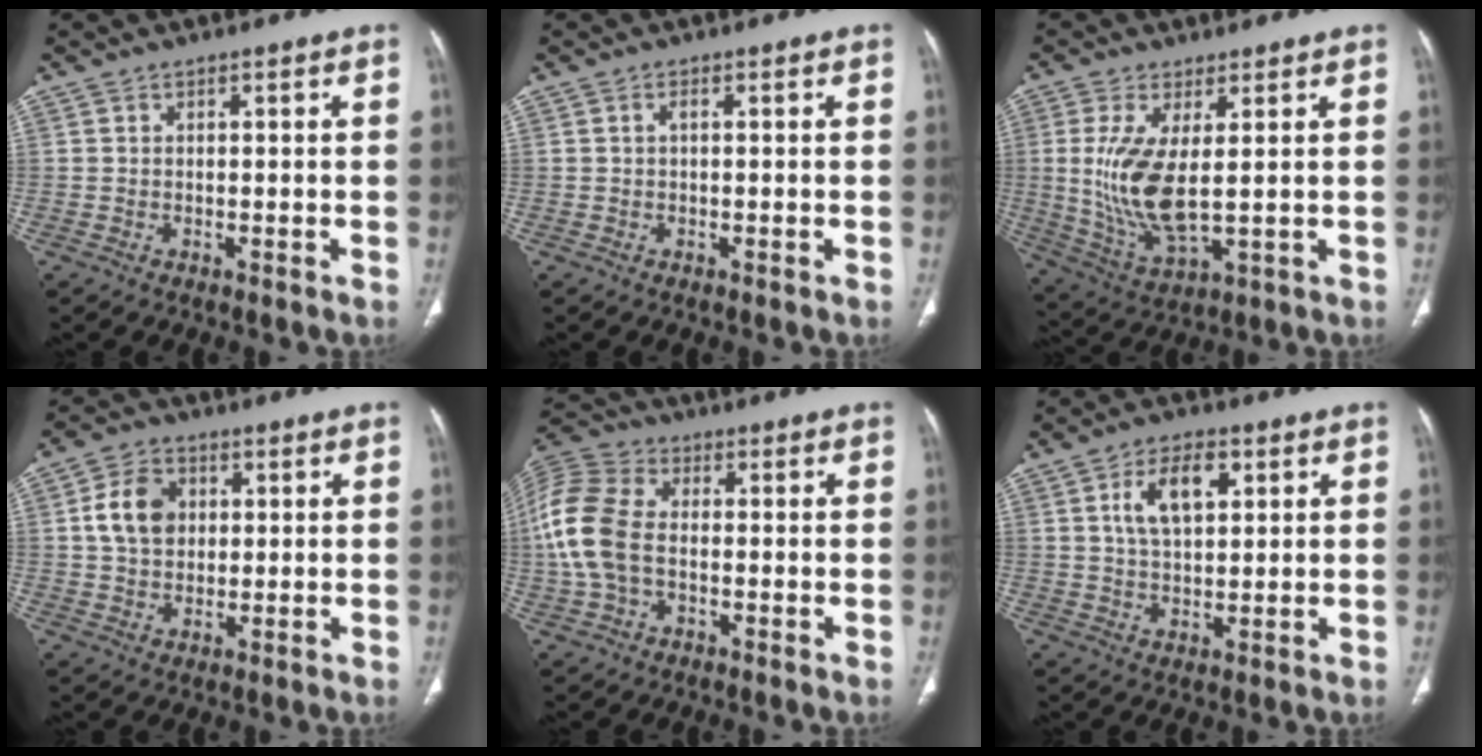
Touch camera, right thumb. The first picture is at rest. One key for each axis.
{"total": 0.8, "fx": 0.1, "fy": 0.3, "fz": 0.7, "tx": -0.017, "ty": 0.001, "tz": -0.001}
{"total": 9.3, "fx": 0.7, "fy": 3.0, "fz": 8.8, "tx": -0.201, "ty": -0.020, "tz": 0.023}
{"total": 8.4, "fx": 1.6, "fy": 6.3, "fz": 5.2, "tx": -0.078, "ty": 0.004, "tz": 0.026}
{"total": 13.2, "fx": -1.2, "fy": 8.6, "fz": 9.9, "tx": -0.225, "ty": 0.030, "tz": -0.028}
{"total": 8.6, "fx": 3.0, "fy": 4.5, "fz": 6.7, "tx": -0.109, "ty": -0.001, "tz": 0.054}